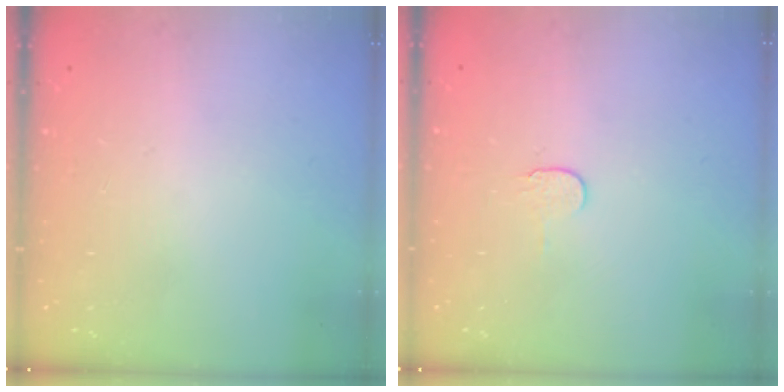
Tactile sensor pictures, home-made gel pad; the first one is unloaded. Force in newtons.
{"total": 4.0, "press": 3.9, "slide": 0.5}